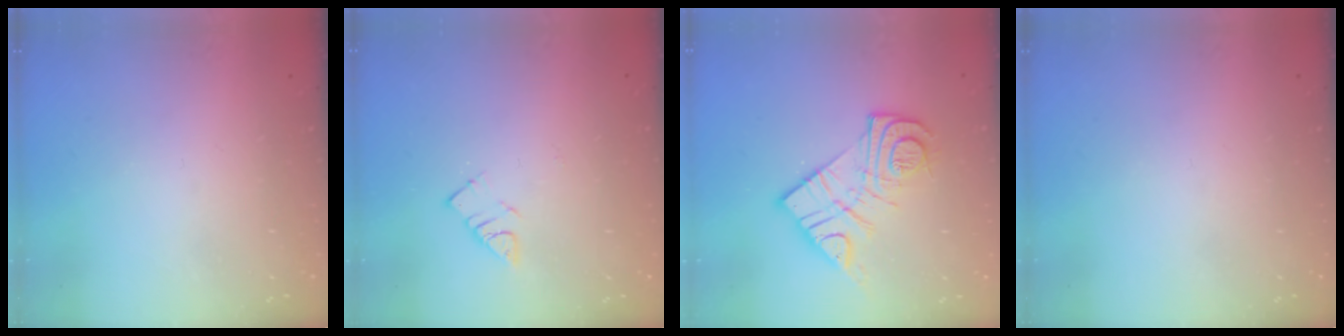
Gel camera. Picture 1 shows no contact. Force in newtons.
{"total": 4.6, "press": 4.6, "slide": 0.2}
{"total": 14.7, "press": 14.7, "slide": 1.3}
{"total": 0.0}